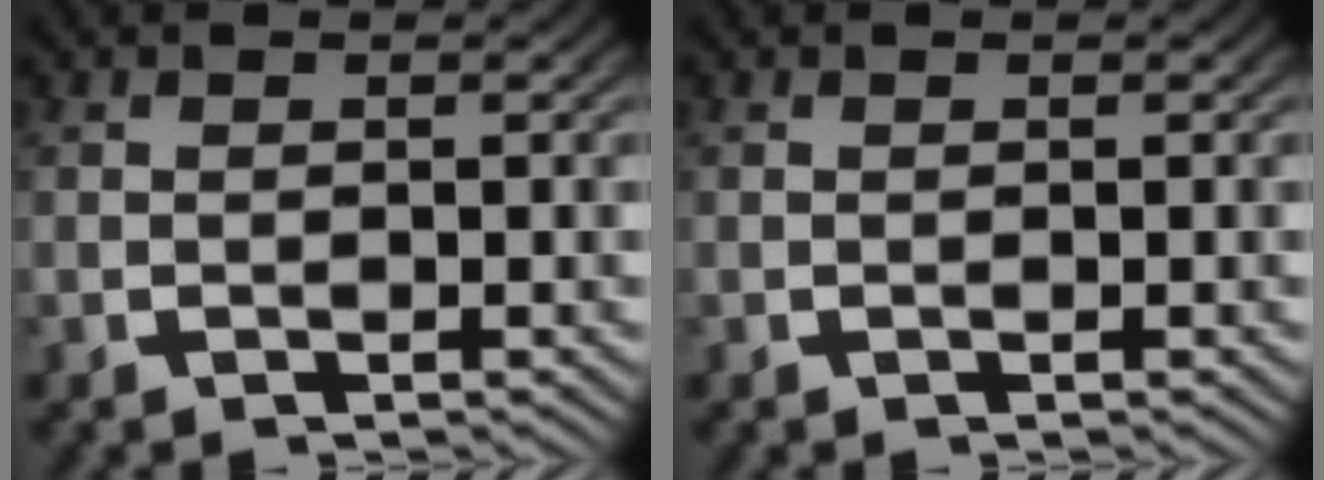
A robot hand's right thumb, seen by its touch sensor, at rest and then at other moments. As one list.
[{"total": 0.0}]